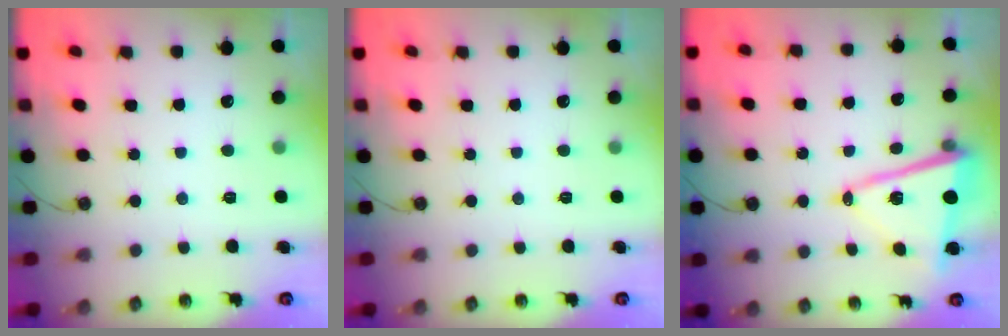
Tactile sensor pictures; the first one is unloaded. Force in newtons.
{"total": 0.0}
{"total": 12.4, "press": 12.2, "slide": 1.9}